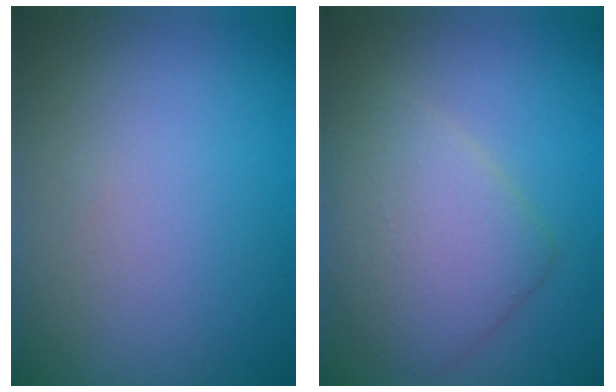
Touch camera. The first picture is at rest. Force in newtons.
{"total": 4.9, "press": 4.9, "slide": 0.1}